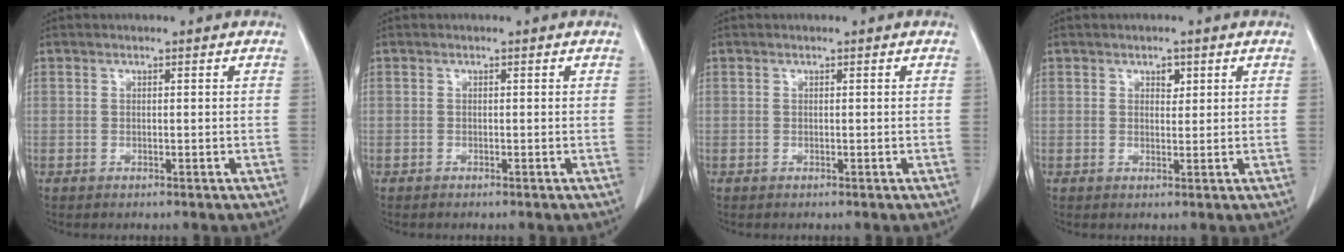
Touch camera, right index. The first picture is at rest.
{"total": 0.0}
{"total": 0.0}
{"total": 1.6, "force": [0.8, 1.0, 0.9], "torque": [-0.009, -0.002, 0.011]}